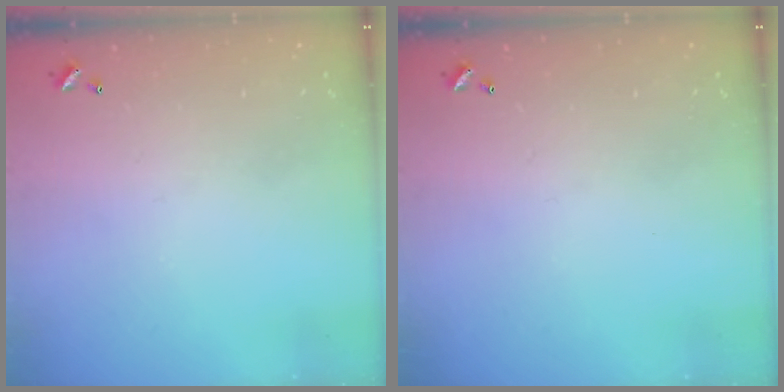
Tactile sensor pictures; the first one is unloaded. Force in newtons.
{"total": 0.0}